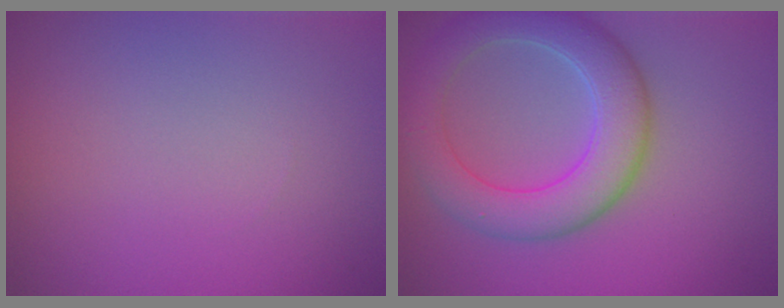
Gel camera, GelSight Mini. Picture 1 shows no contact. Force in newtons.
{"total": 6.6, "press": 6.6, "slide": 0.3}